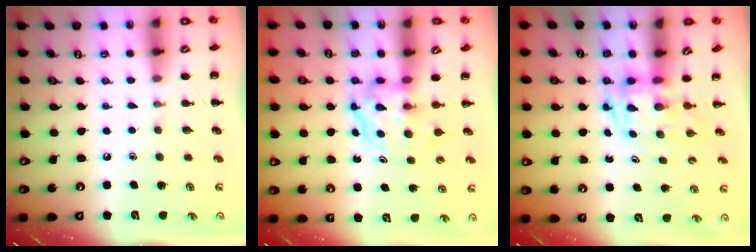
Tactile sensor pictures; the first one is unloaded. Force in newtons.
{"total": 3.9, "press": 3.9, "slide": 0.2}
{"total": 2.8, "press": 2.7, "slide": 0.7}